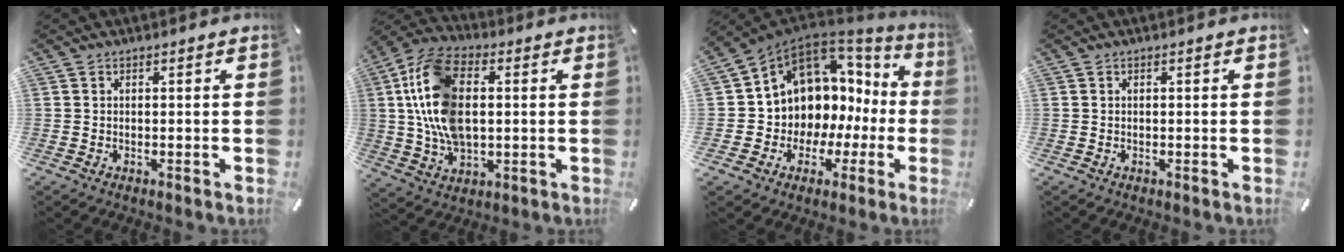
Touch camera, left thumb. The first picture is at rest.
{"total": 15.4, "force": [1.3, 9.9, 11.8], "torque": [-0.275, 0.004, 0.022]}
{"total": 9.7, "force": [4.3, 8.4, 2.2], "torque": [-0.063, -0.065, 0.092]}
{"total": 0.0}